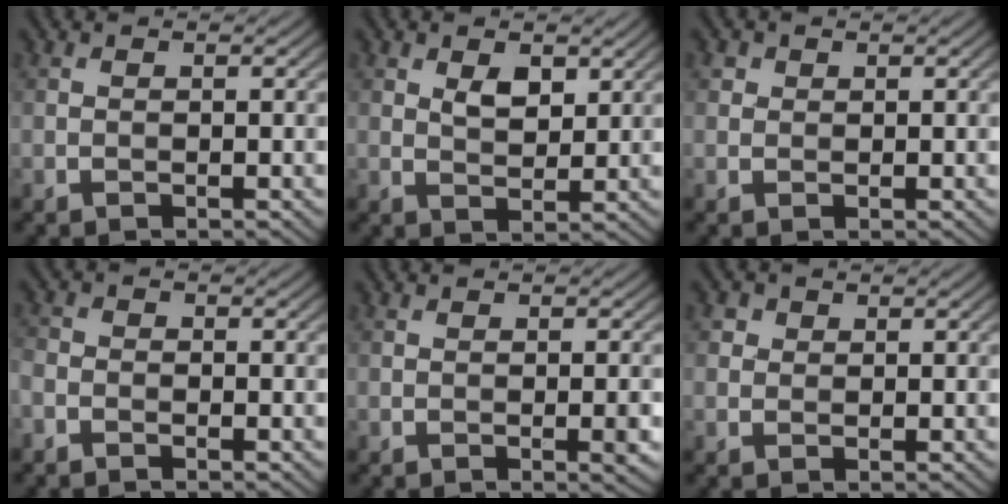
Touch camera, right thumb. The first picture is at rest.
{"total": 3.2, "force": [1.6, 1.8, 2.1], "torque": [-0.041, -0.006, 0.032]}
{"total": 1.5, "force": [0.7, 1.2, 0.4], "torque": [-0.006, -0.002, 0.009]}
{"total": 2.1, "force": [-1.5, 1.2, 0.8], "torque": [-0.020, -0.003, -0.040]}
{"total": 1.5, "force": [-0.3, 0.1, 1.4], "torque": [-0.024, 0.000, -0.005]}
{"total": 2.0, "force": [0.9, 1.7, 0.6], "torque": [-0.015, -0.006, 0.014]}